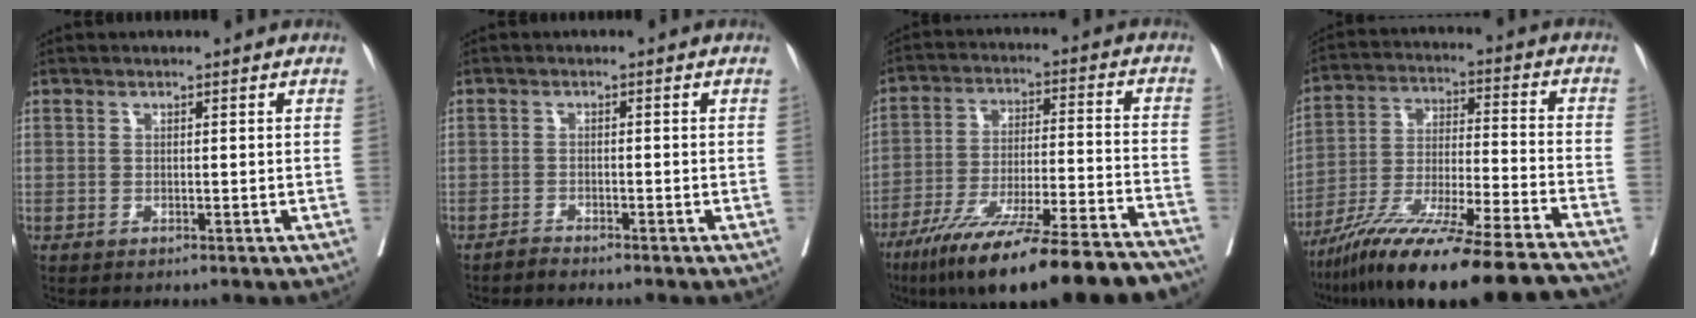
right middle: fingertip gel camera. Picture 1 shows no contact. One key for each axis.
{"total": 1.5, "fx": -1.4, "fy": -0.2, "fz": 0.3, "tx": -0.009, "ty": -0.002, "tz": -0.027}
{"total": 24.8, "fx": -20.1, "fy": 1.5, "fz": 14.4, "tx": -0.179, "ty": -0.027, "tz": -0.312}
{"total": 24.5, "fx": -20.5, "fy": 0.1, "fz": 13.4, "tx": -0.193, "ty": -0.041, "tz": -0.338}